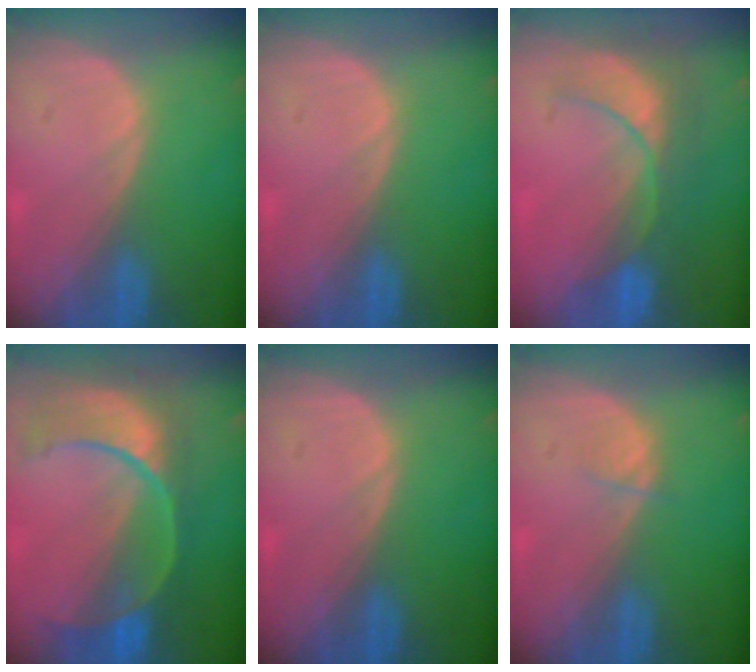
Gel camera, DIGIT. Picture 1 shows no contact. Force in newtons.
{"total": 0.0}
{"total": 8.6, "press": 7.7, "slide": 3.7}
{"total": 11.1, "press": 9.3, "slide": 6.0}
{"total": 0.0}
{"total": 1.2, "press": 1.2, "slide": 0.2}